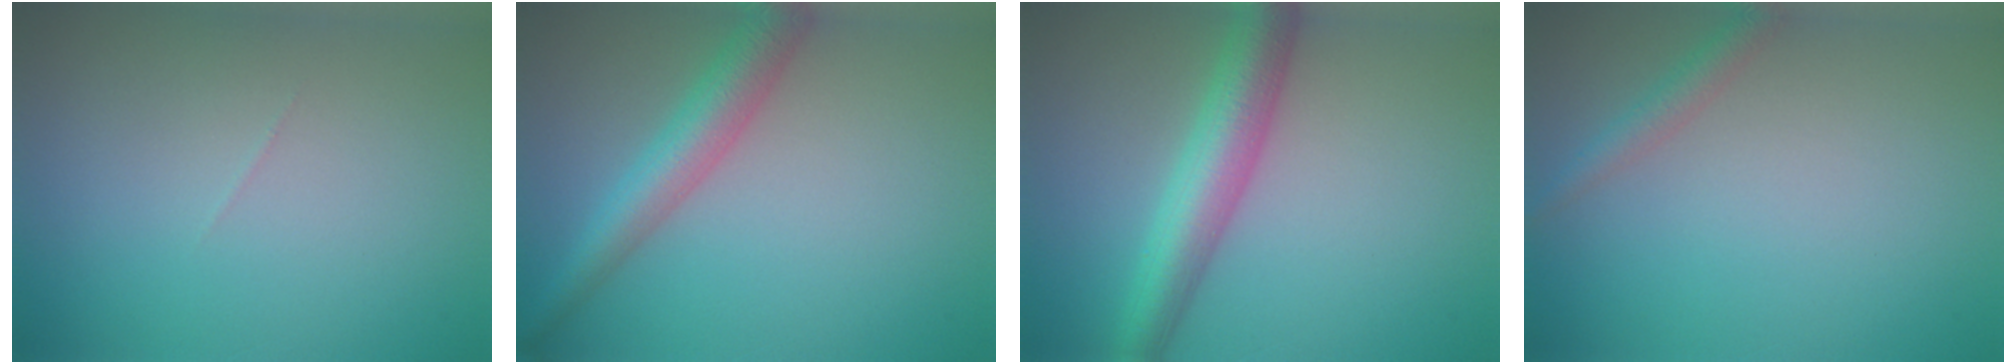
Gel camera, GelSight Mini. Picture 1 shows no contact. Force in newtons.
{"total": 4.5, "press": 4.5, "slide": 0.2}
{"total": 5.7, "press": 5.7, "slide": 0.2}
{"total": 1.7, "press": 1.7, "slide": 0.1}